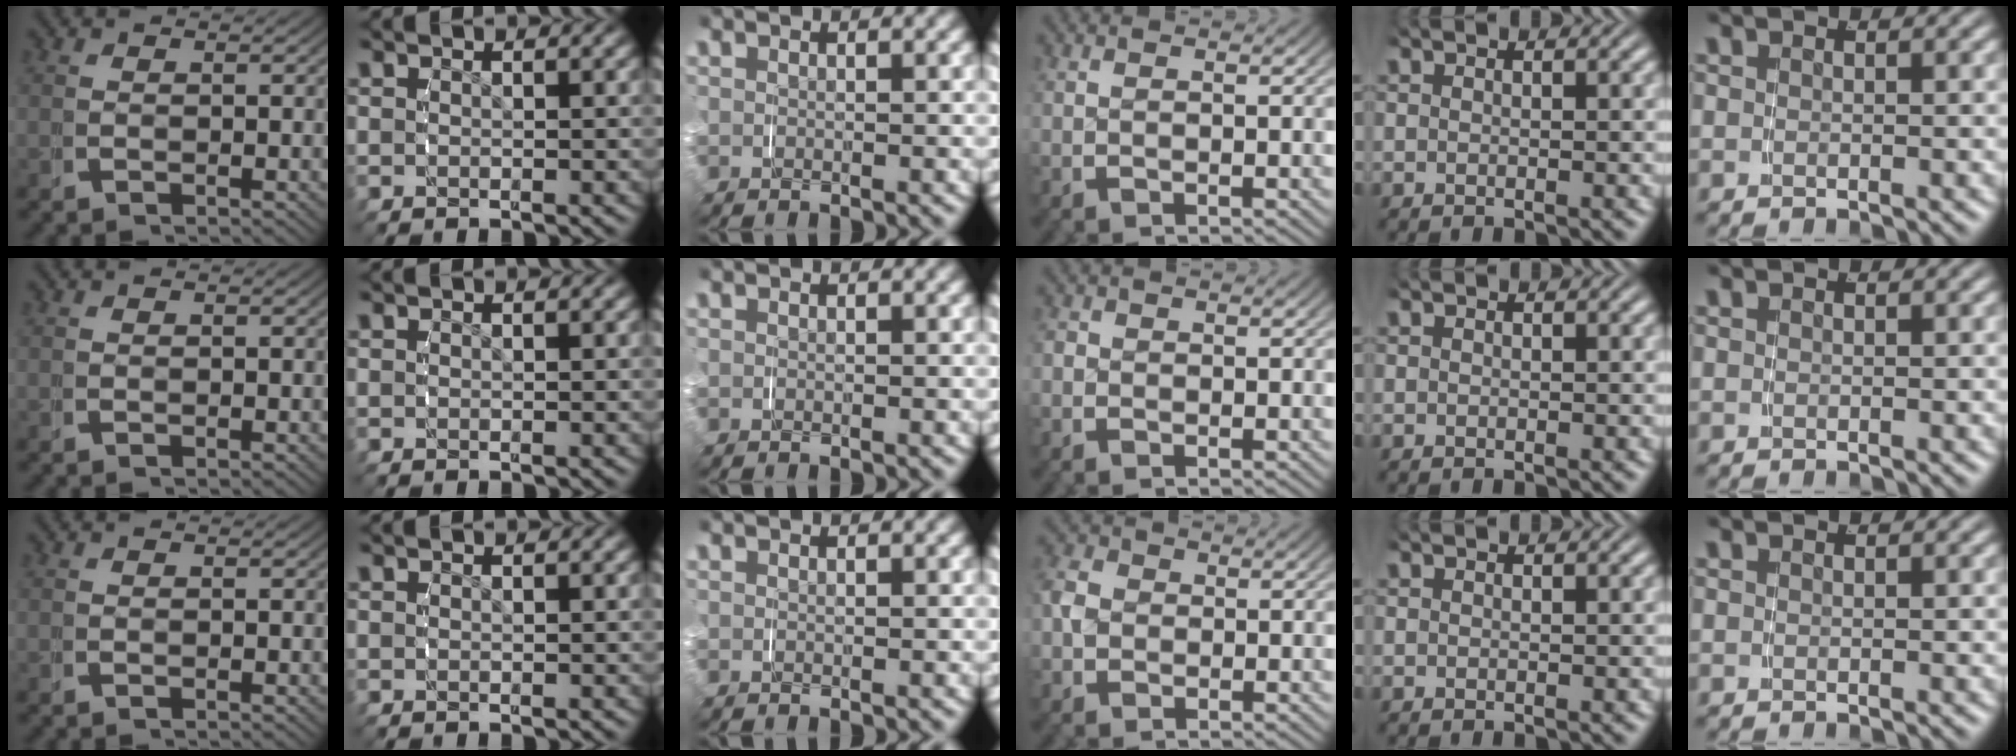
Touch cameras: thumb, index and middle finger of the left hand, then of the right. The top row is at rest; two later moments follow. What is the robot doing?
{"motion": "grasp_and_lifting", "object": "phone"}